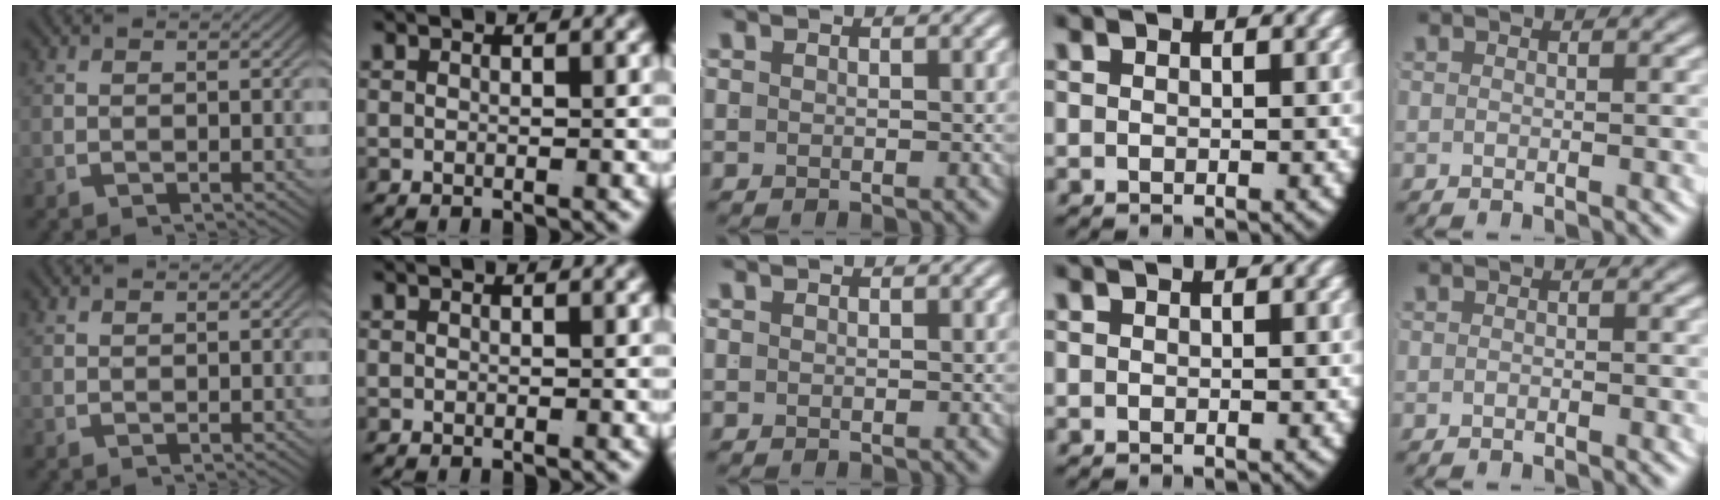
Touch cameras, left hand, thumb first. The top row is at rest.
{"thumb": {"total": 0.9, "force": [0.9, -0.2, -0.1], "torque": [0.001, -0.002, 0.022]}}